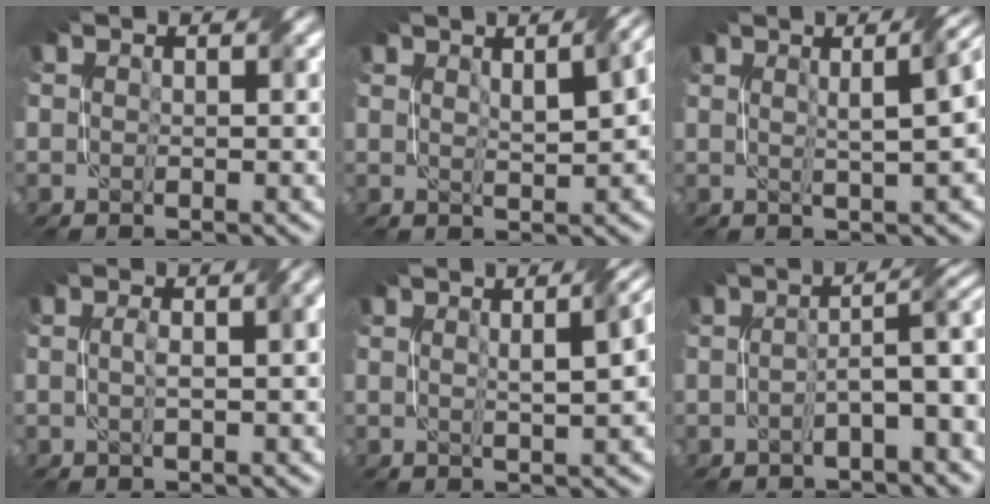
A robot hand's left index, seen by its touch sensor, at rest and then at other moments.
{"total": 5.7, "force": [2.0, 1.7, 5.1], "torque": [-0.049, 0.014, 0.033]}
{"total": 7.8, "force": [2.2, 2.9, 6.9], "torque": [-0.035, 0.042, 0.007]}
{"total": 3.4, "force": [0.1, 1.1, 3.2], "torque": [-0.032, 0.014, 0.000]}
{"total": 6.8, "force": [1.6, 2.4, 6.2], "torque": [-0.031, 0.032, 0.009]}
{"total": 4.8, "force": [-0.9, 1.1, 4.6], "torque": [-0.066, 0.013, -0.019]}